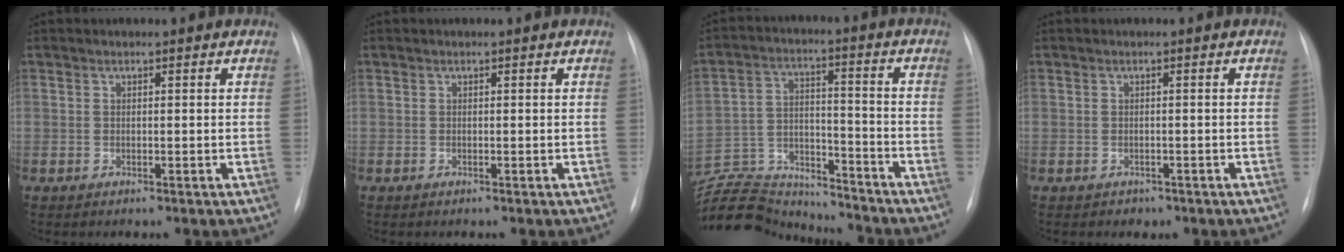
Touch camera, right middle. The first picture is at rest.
{"total": 0.0}
{"total": 16.0, "force": [-15.7, 2.2, 2.2], "torque": [-0.040, 0.027, -0.254]}
{"total": 1.3, "force": [-0.9, 0.9, 0.1], "torque": [-0.008, 0.002, -0.008]}